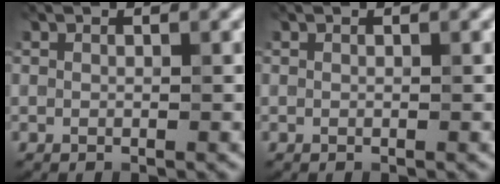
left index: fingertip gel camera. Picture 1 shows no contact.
{"total": 0.0}